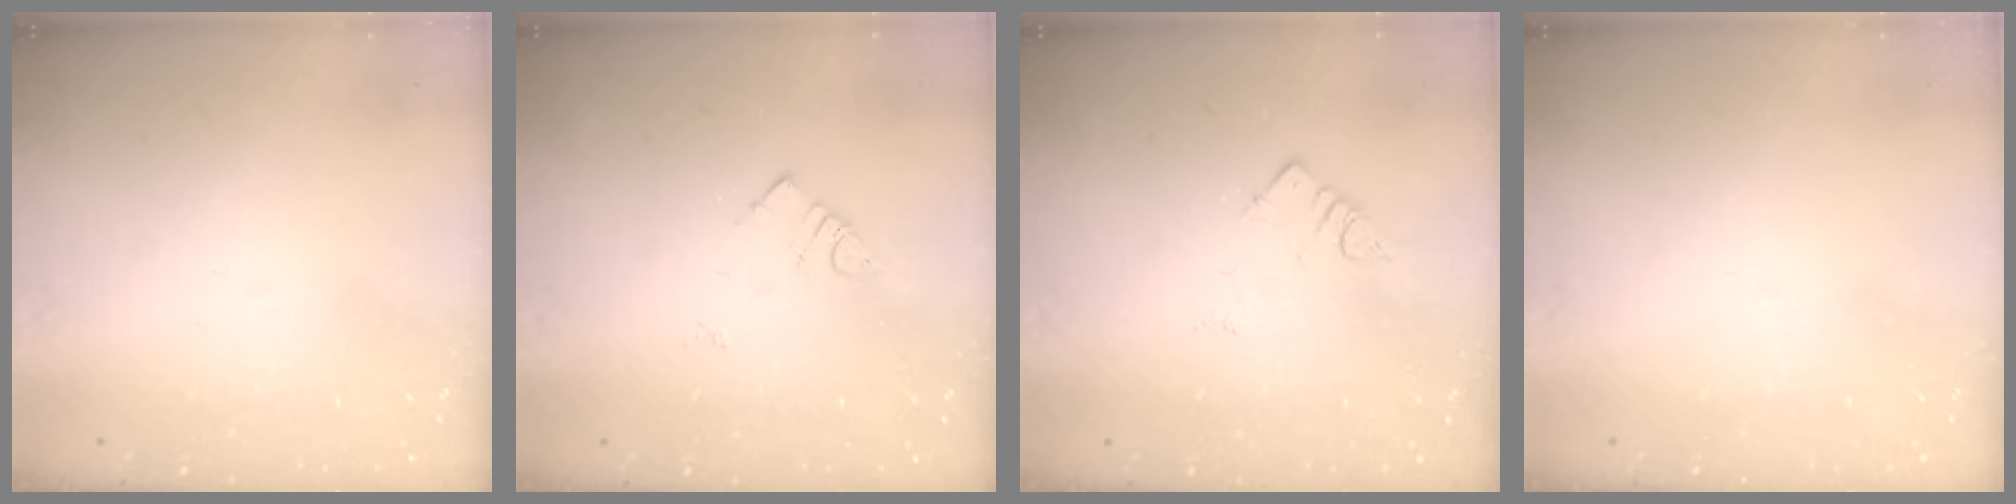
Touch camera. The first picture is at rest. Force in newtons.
{"total": 4.1, "press": 4.0, "slide": 0.7}
{"total": 3.5, "press": 3.5, "slide": 0.4}
{"total": 0.0}